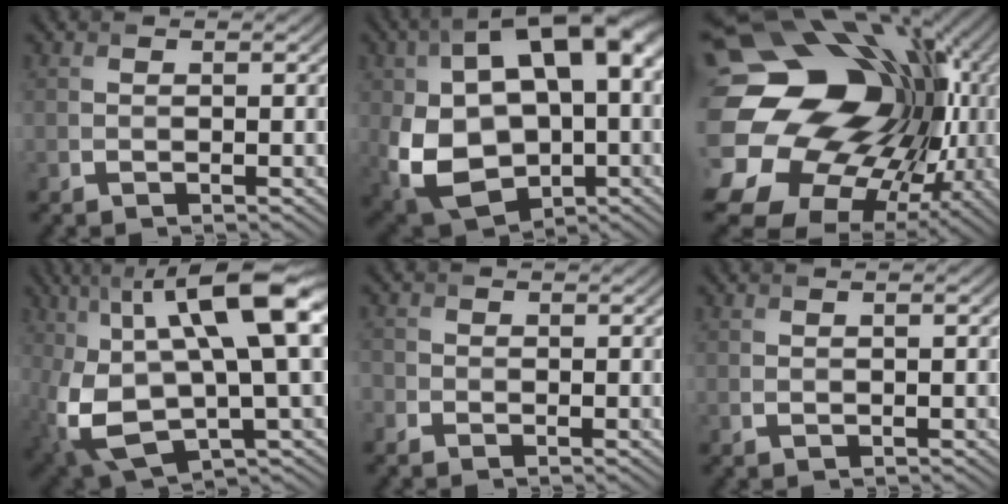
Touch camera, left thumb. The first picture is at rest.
{"total": 19.7, "force": [0.5, 12.7, 15.0], "torque": [-0.287, -0.027, 0.019]}
{"total": 22.9, "force": [1.6, 17.7, 14.4], "torque": [-0.297, -0.042, 0.017]}
{"total": 17.7, "force": [2.0, 7.5, 15.9], "torque": [-0.313, -0.007, 0.043]}
{"total": 1.4, "force": [-0.8, 1.1, 0.1], "torque": [0.002, -0.002, -0.020]}
{"total": 1.3, "force": [0.2, 0.5, 1.1], "torque": [-0.023, 0.002, 0.005]}